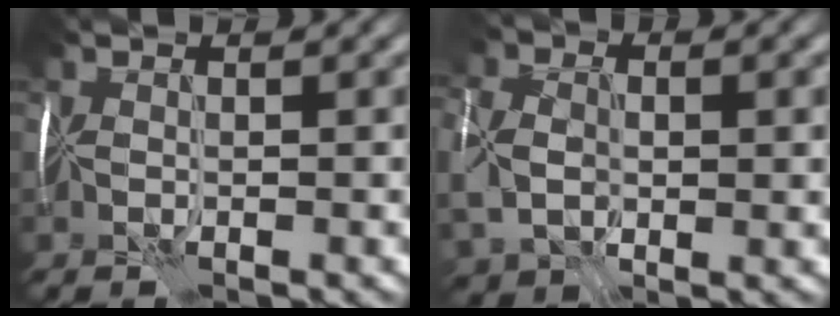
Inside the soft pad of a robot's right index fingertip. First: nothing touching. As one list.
[{"total": 7.0, "force": [0.0, 4.9, 5.0], "torque": [-0.115, 0.006, 0.006]}]